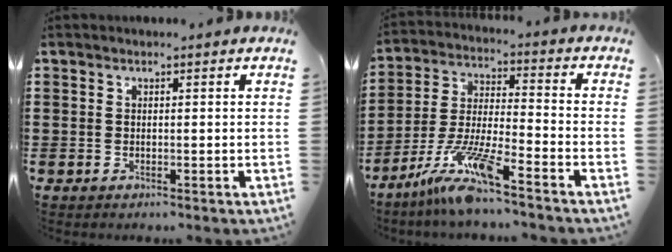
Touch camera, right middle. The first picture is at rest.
{"total": 10.6, "force": [-8.1, 0.4, 6.8], "torque": [-0.149, -0.008, -0.163]}